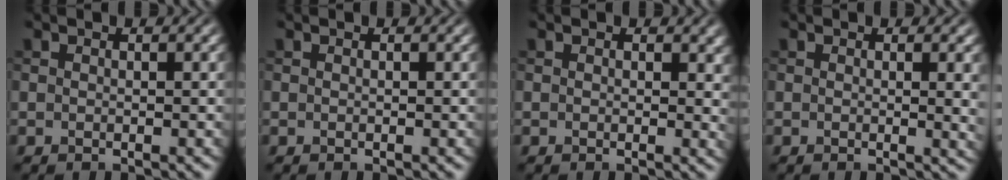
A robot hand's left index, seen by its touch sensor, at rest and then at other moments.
{"total": 0.0}
{"total": 1.9, "force": [0.6, 1.2, 1.3], "torque": [-0.014, -0.002, 0.006]}
{"total": 2.6, "force": [0.4, 0.8, 2.5], "torque": [-0.022, 0.000, 0.006]}